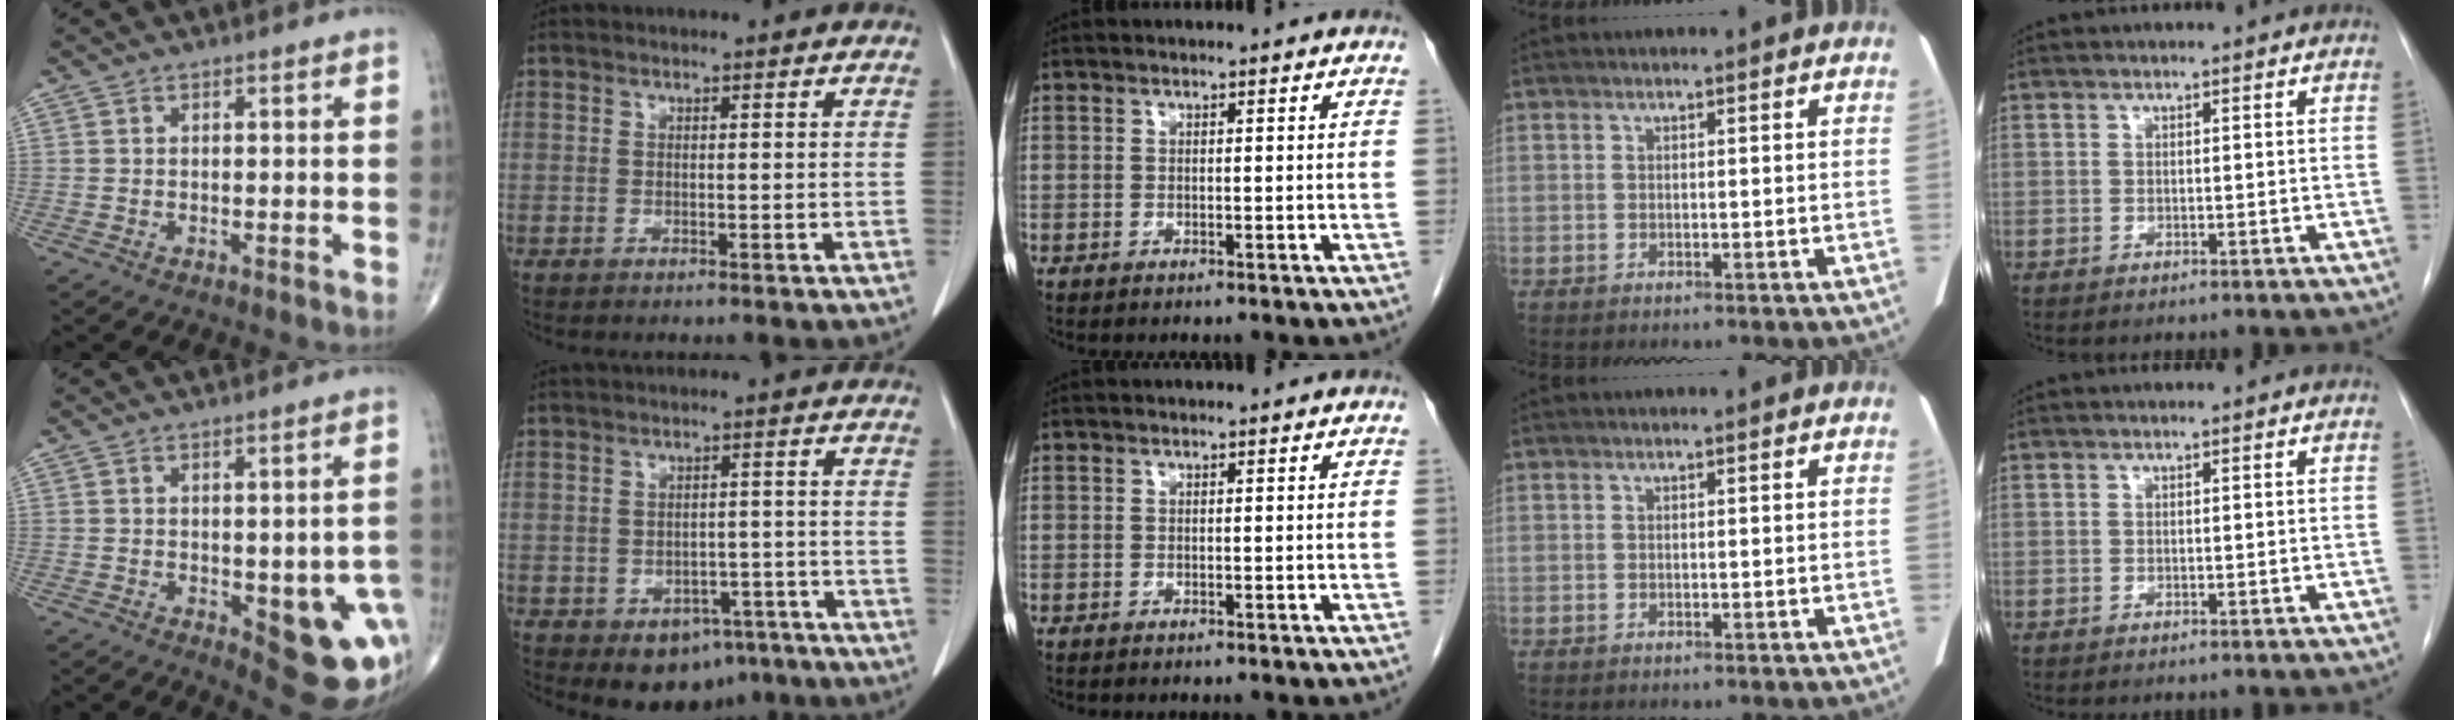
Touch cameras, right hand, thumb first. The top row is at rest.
{"thumb": {"total": 13.8, "force": [-3.3, 5.8, 12.1], "torque": [-0.116, -0.004, -0.020]}, "index": {"total": 7.1, "force": [-4.2, 4.9, 2.9], "torque": [-0.022, 0.012, -0.049]}}